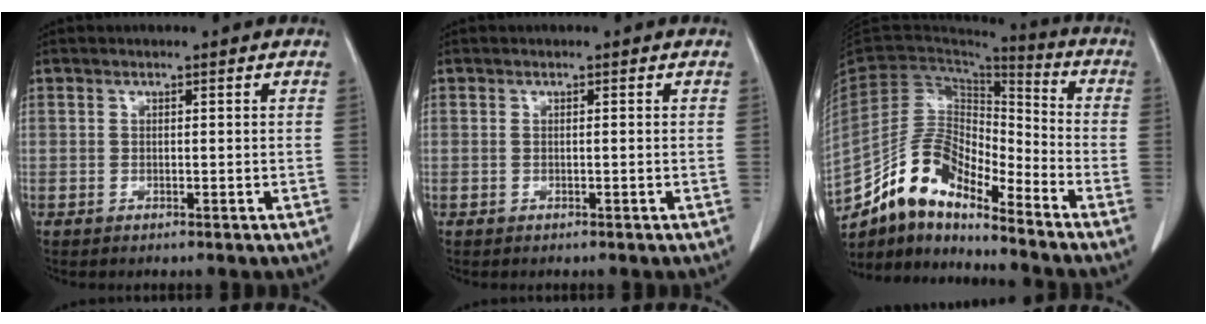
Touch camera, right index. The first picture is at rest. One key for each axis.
{"total": 0.0}
{"total": 12.2, "fx": -10.3, "fy": 3.7, "fz": 5.4, "tx": -0.100, "ty": 0.044, "tz": -0.190}